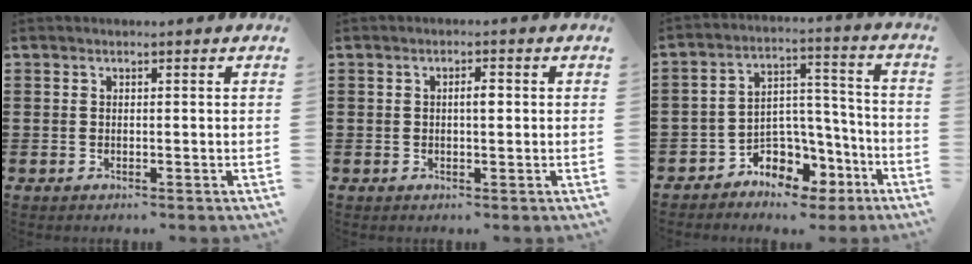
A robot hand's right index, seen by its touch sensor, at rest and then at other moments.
{"total": 2.1, "force": [0.2, 0.6, 2.0], "torque": [-0.038, 0.003, 0.001]}
{"total": 5.9, "force": [-3.1, 4.9, 1.5], "torque": [-0.040, 0.005, -0.052]}